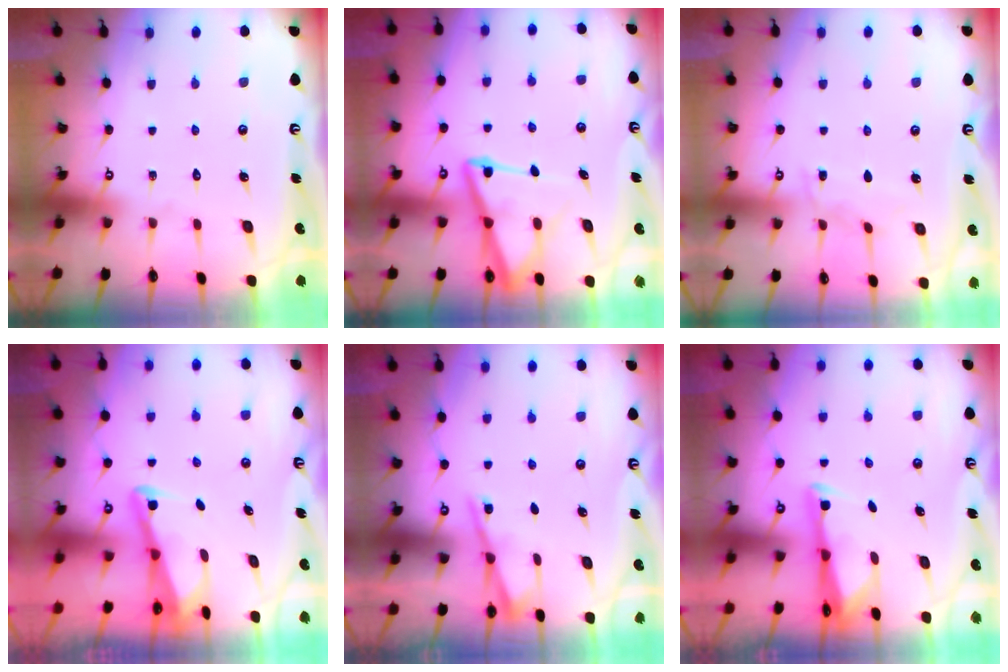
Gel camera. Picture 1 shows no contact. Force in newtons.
{"total": 10.1, "press": 10.1, "slide": 1.2}
{"total": 5.1, "press": 5.1, "slide": 0.4}
{"total": 2.9, "press": 2.9, "slide": 0.4}
{"total": 3.7, "press": 3.7, "slide": 0.6}
{"total": 2.9, "press": 2.9, "slide": 0.5}